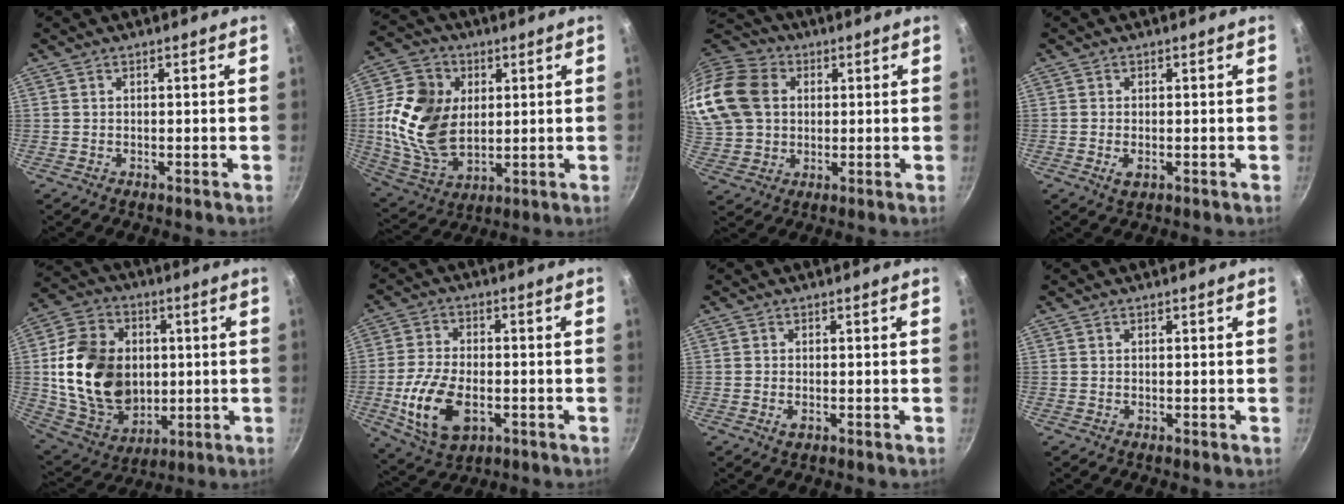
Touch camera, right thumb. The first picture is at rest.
{"total": 17.4, "force": [2.2, 12.4, 12.0], "torque": [-0.214, -0.009, 0.048]}
{"total": 23.0, "force": [4.7, 18.6, 12.6], "torque": [-0.288, 0.035, 0.088]}
{"total": 2.4, "force": [-0.7, 1.3, 1.9], "torque": [-0.035, -0.004, -0.011]}
{"total": 22.0, "force": [0.3, 16.9, 14.0], "torque": [-0.223, 0.008, 0.016]}
{"total": 13.1, "force": [-3.3, 7.6, 10.1], "torque": [-0.192, 0.009, -0.056]}
{"total": 1.4, "force": [-0.5, 0.7, 1.1], "torque": [-0.021, -0.001, -0.008]}
{"total": 0.0}